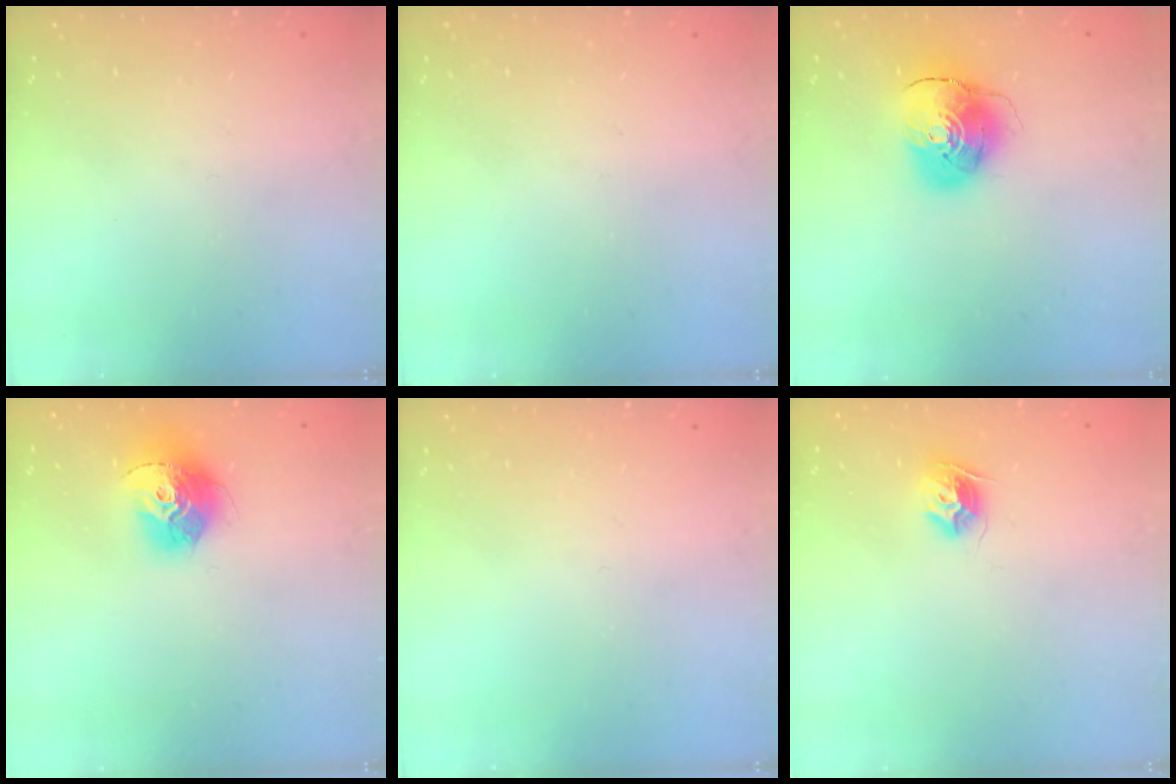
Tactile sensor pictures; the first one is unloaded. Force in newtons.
{"total": 0.0}
{"total": 9.9, "press": 9.8, "slide": 1.4}
{"total": 14.4, "press": 14.3, "slide": 1.3}
{"total": 0.0}
{"total": 8.7, "press": 8.6, "slide": 0.4}